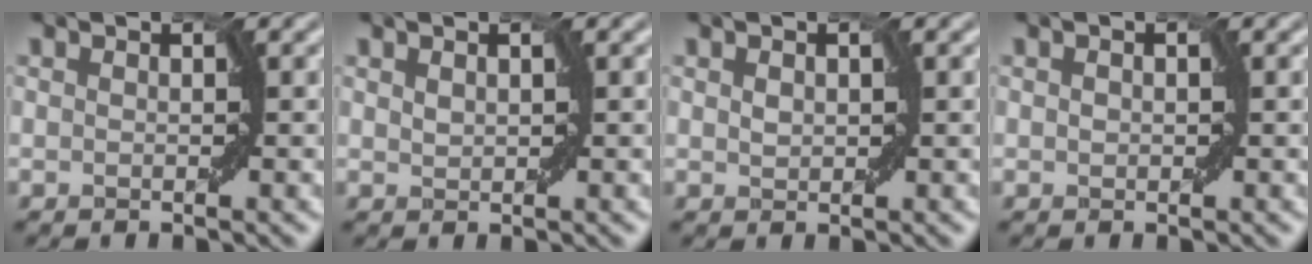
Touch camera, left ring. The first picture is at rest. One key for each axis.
{"total": 0.9, "fx": 0.5, "fy": 0.5, "fz": 0.6, "tx": -0.011, "ty": 0.002, "tz": 0.012}
{"total": 1.1, "fx": 0.3, "fy": 0.7, "fz": 0.7, "tx": -0.012, "ty": 0.002, "tz": 0.009}
{"total": 0.6, "fx": 0.0, "fy": 0.5, "fz": 0.4, "tx": -0.006, "ty": 0.002, "tz": 0.002}